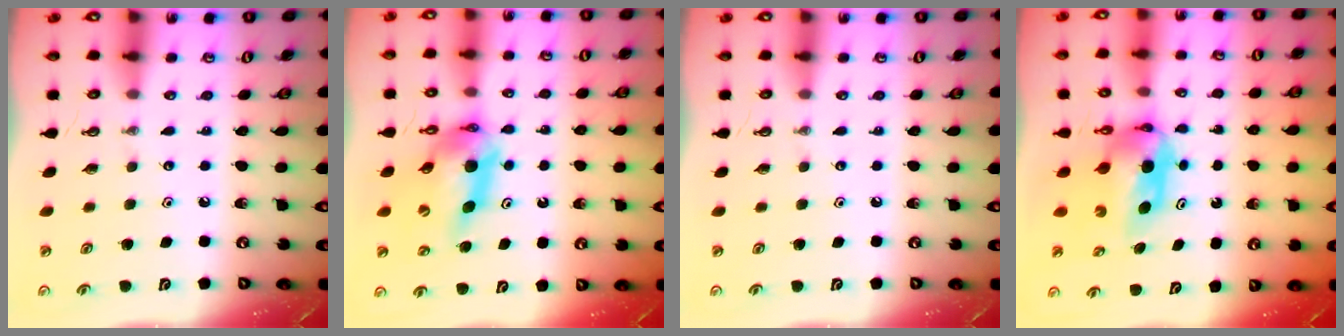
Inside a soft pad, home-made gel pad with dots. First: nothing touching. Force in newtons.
{"total": 12.0, "press": 11.9, "slide": 1.2}
{"total": 0.0}
{"total": 5.4, "press": 5.4, "slide": 0.5}